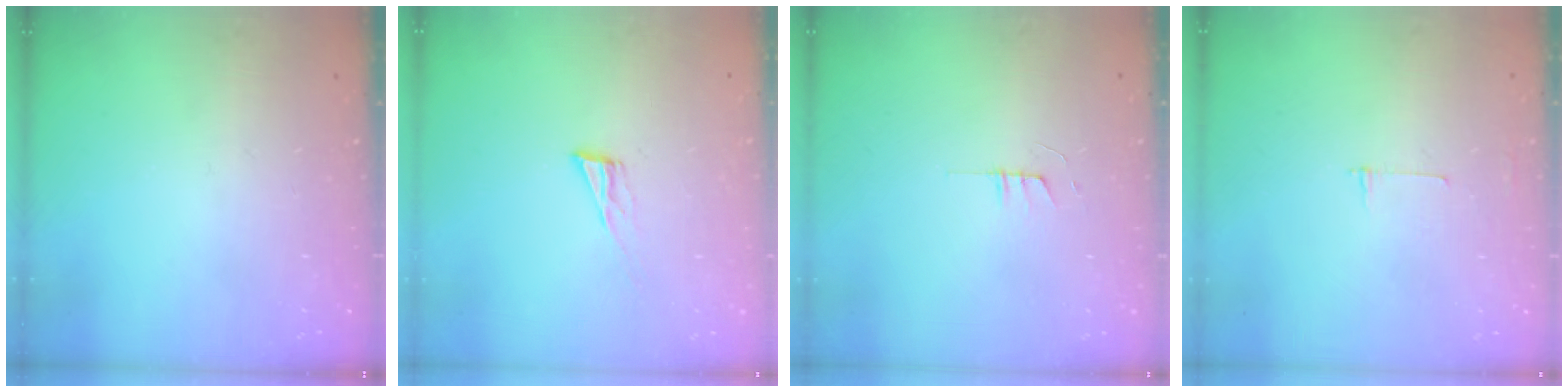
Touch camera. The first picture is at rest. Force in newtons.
{"total": 5.9, "press": 5.8, "slide": 0.7}
{"total": 4.0, "press": 4.0, "slide": 0.4}
{"total": 2.7, "press": 2.7, "slide": 0.3}